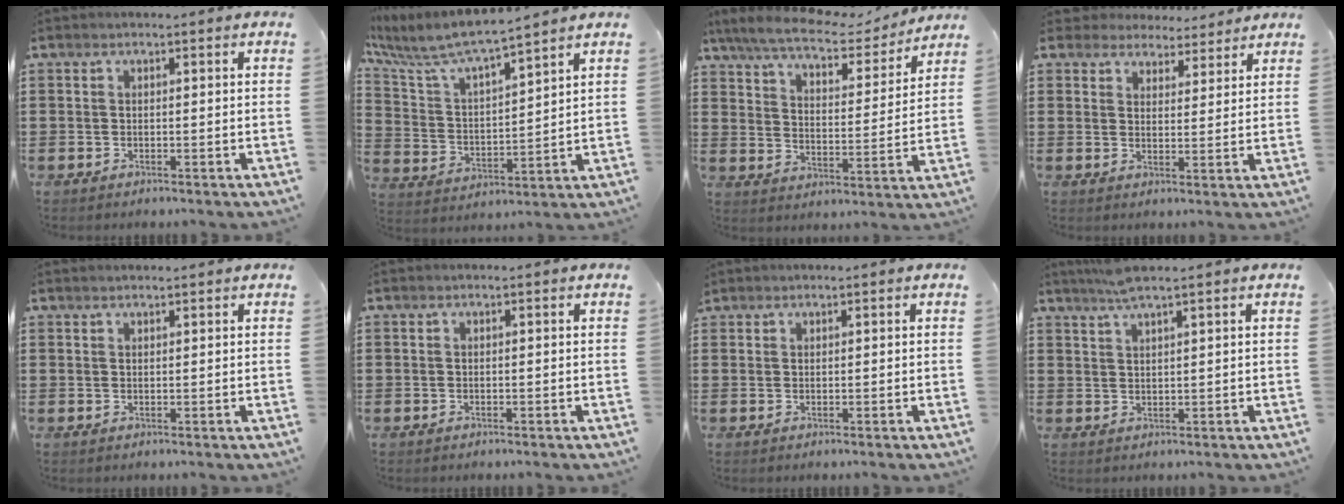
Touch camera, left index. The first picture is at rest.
{"total": 6.7, "force": [6.0, 0.6, 2.8], "torque": [-0.086, -0.036, 0.097]}
{"total": 7.0, "force": [6.1, 1.3, 3.2], "torque": [-0.089, -0.031, 0.103]}
{"total": 4.1, "force": [3.9, 1.4, 0.2], "torque": [-0.023, -0.009, 0.071]}
{"total": 0.9, "force": [0.9, 0.1, 0.1], "torque": [-0.004, 0.000, 0.017]}
{"total": 0.0}
{"total": 0.9, "force": [0.8, 0.4, 0.1], "torque": [-0.005, 0.003, 0.017]}
{"total": 3.1, "force": [2.5, 0.0, 1.8], "torque": [-0.041, 0.001, 0.047]}